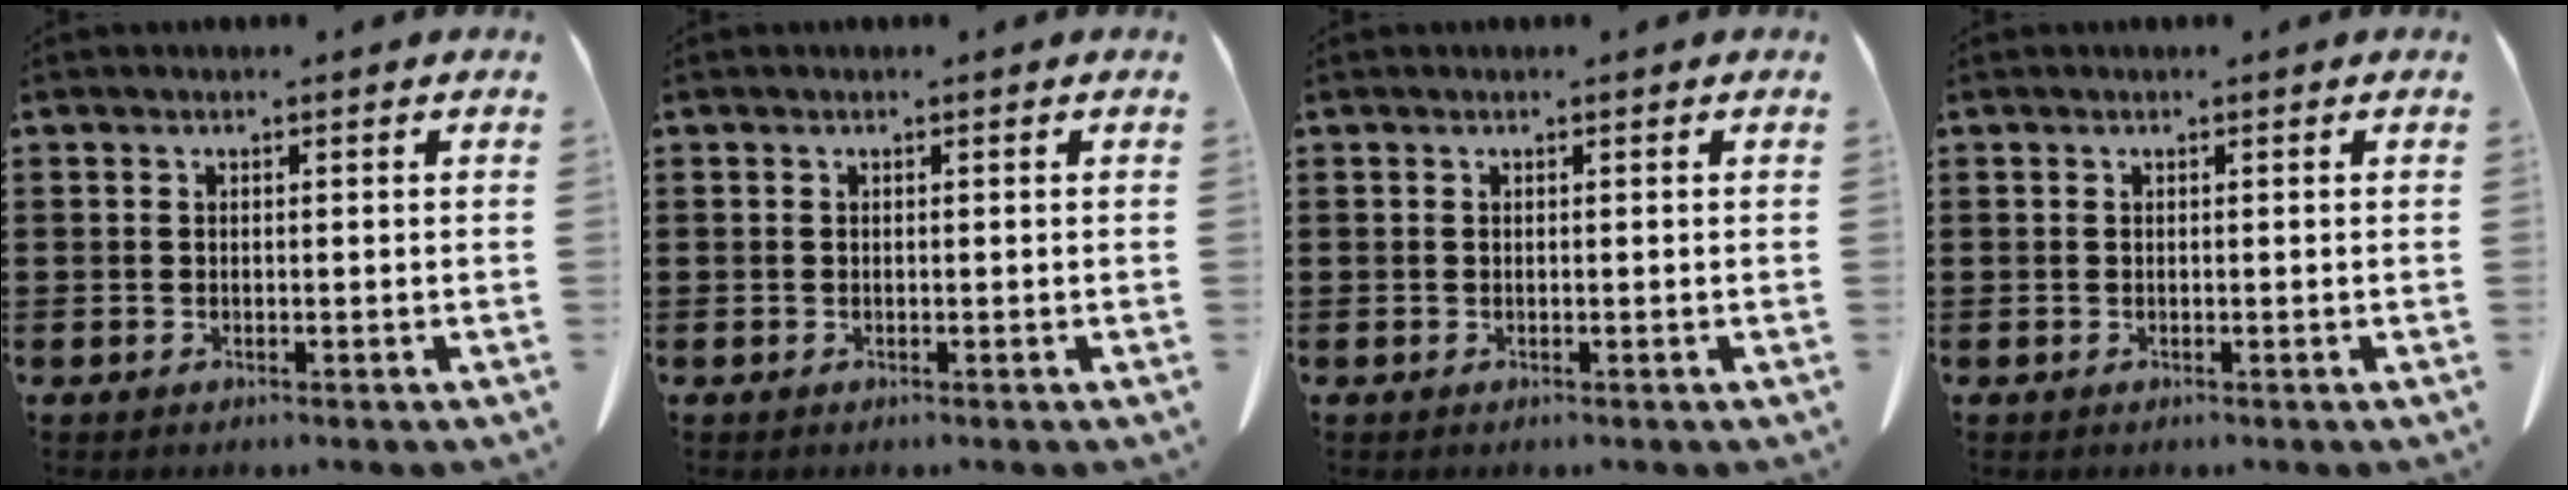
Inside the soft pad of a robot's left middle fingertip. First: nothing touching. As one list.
[{"total": 0.0}, {"total": 0.0}, {"total": 0.0}]